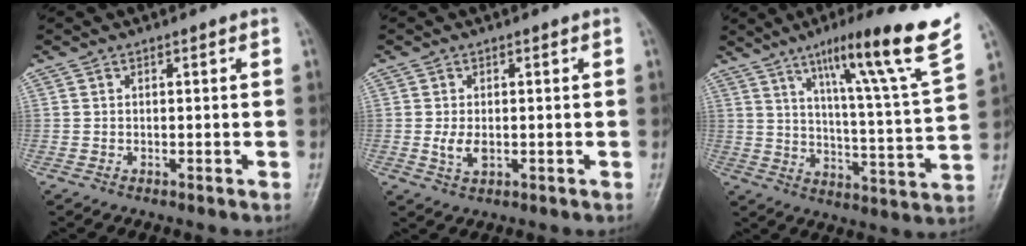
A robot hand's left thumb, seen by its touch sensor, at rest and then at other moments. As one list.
[{"total": 3.0, "force": [-0.1, 1.8, 2.5], "torque": [-0.050, -0.008, -0.001]}, {"total": 20.3, "force": [12.4, 0.6, 16.1], "torque": [-0.220, -0.056, 0.180]}]